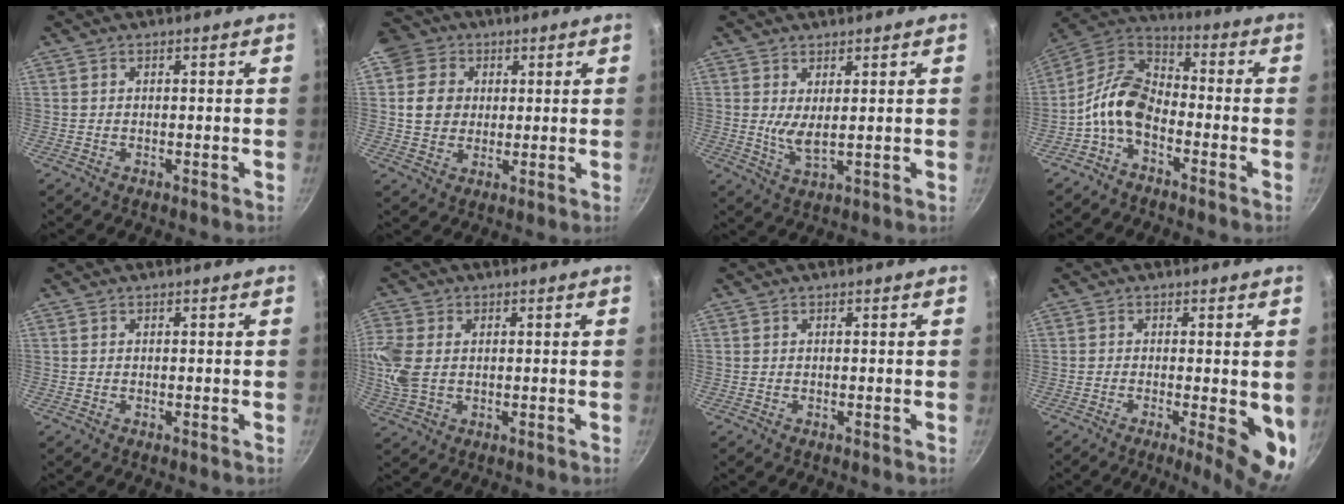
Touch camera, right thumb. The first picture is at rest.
{"total": 9.2, "force": [2.4, 8.2, 3.3], "torque": [-0.026, 0.004, 0.035]}
{"total": 4.1, "force": [1.3, 1.3, 3.7], "torque": [-0.066, -0.026, 0.027]}
{"total": 10.7, "force": [-4.2, 6.5, 7.4], "torque": [-0.133, 0.060, -0.104]}
{"total": 0.0}
{"total": 8.4, "force": [0.9, 5.9, 5.8], "torque": [-0.130, 0.003, 0.017]}
{"total": 0.0}
{"total": 9.0, "force": [-1.7, 2.5, 8.5], "torque": [-0.100, -0.009, -0.018]}